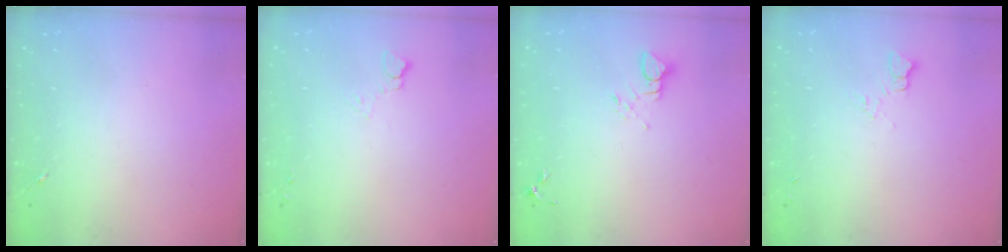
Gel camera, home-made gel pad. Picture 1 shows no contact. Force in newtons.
{"total": 3.8, "press": 3.7, "slide": 0.5}
{"total": 3.8, "press": 3.8, "slide": 0.5}
{"total": 5.3, "press": 5.3, "slide": 0.4}